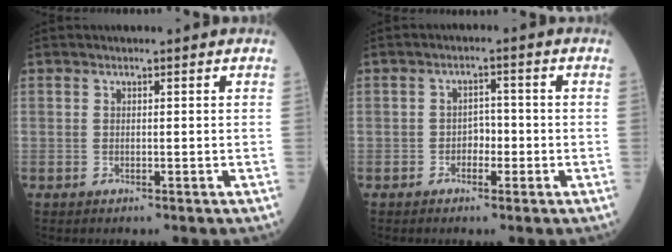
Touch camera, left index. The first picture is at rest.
{"total": 2.6, "force": [-1.2, 1.6, 1.7], "torque": [-0.021, 0.005, -0.025]}